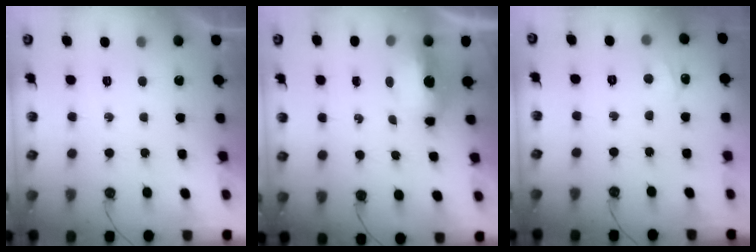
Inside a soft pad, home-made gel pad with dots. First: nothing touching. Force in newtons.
{"total": 6.7, "press": 6.7, "slide": 0.8}
{"total": 1.6, "press": 1.5, "slide": 0.2}